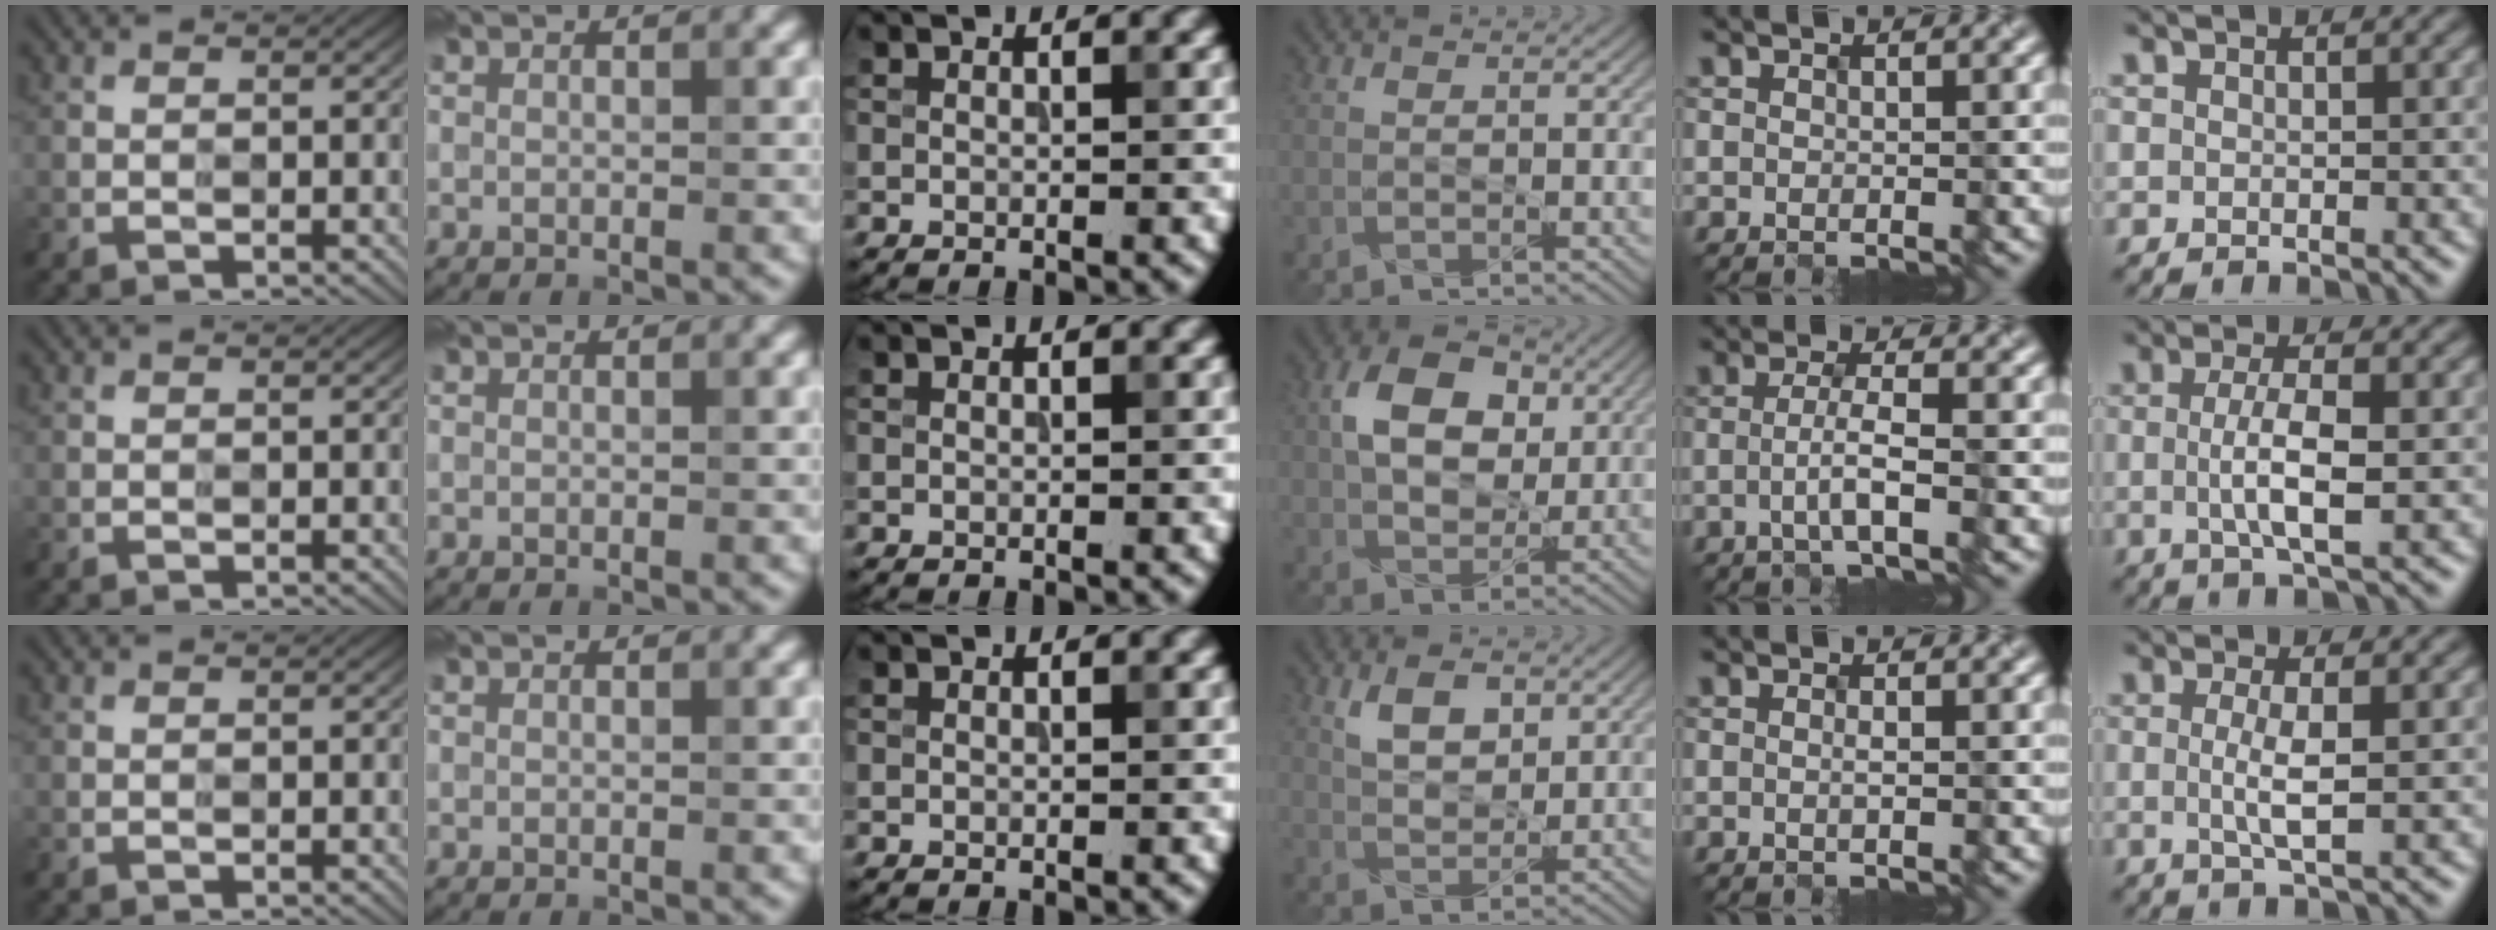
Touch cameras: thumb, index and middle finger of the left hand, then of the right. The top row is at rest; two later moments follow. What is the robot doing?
{"motion": "extract", "object": "file holder"}